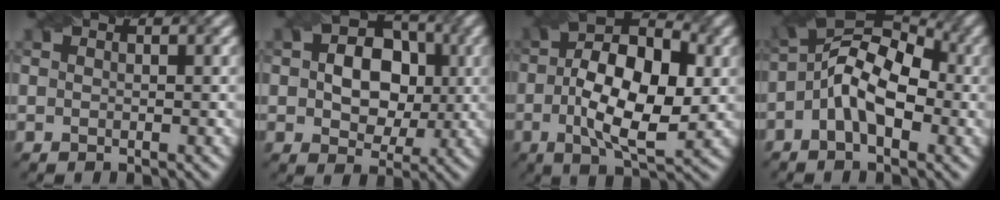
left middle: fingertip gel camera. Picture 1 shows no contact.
{"total": 7.0, "force": [0.4, 5.1, 4.8], "torque": [-0.068, 0.005, -0.001]}
{"total": 10.6, "force": [-0.5, 5.1, 9.2], "torque": [-0.161, 0.004, -0.012]}
{"total": 8.2, "force": [-1.0, 4.4, 6.8], "torque": [-0.112, 0.021, -0.024]}